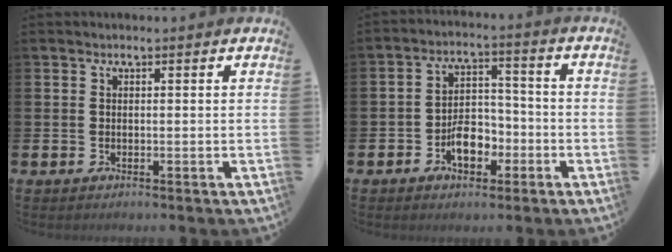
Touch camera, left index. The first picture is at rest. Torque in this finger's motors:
{"motor_torque": [0.87, 0.39, 0.54, 0.16]}